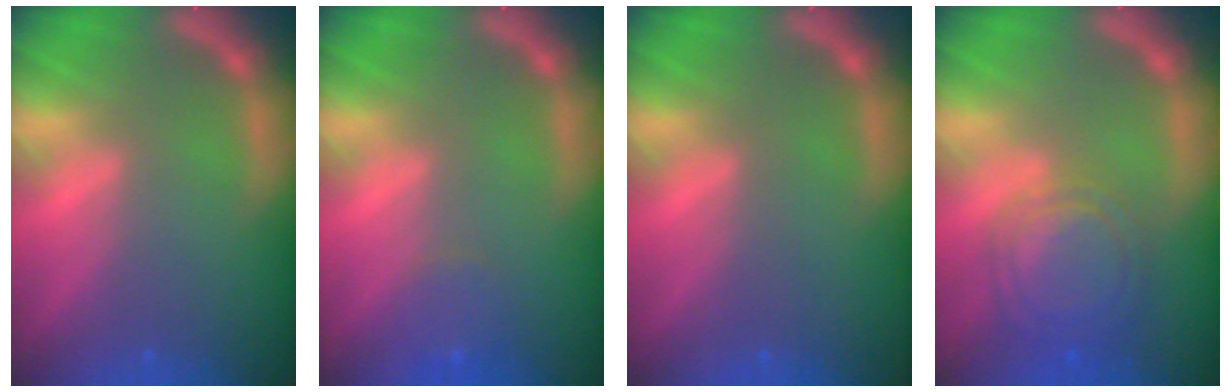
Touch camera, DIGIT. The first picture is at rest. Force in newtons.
{"total": 1.9}
{"total": 0.0}
{"total": 7.0}